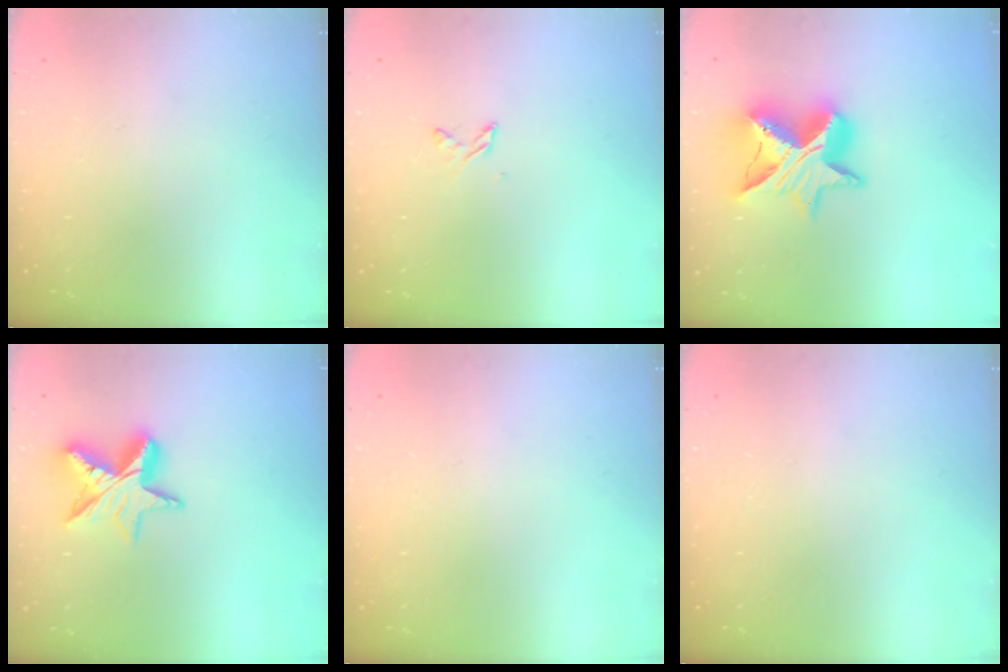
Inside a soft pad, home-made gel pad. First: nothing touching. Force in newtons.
{"total": 3.0, "press": 2.9, "slide": 0.4}
{"total": 16.2, "press": 16.2, "slide": 1.2}
{"total": 11.1, "press": 11.1, "slide": 0.8}
{"total": 0.0}
{"total": 0.0}